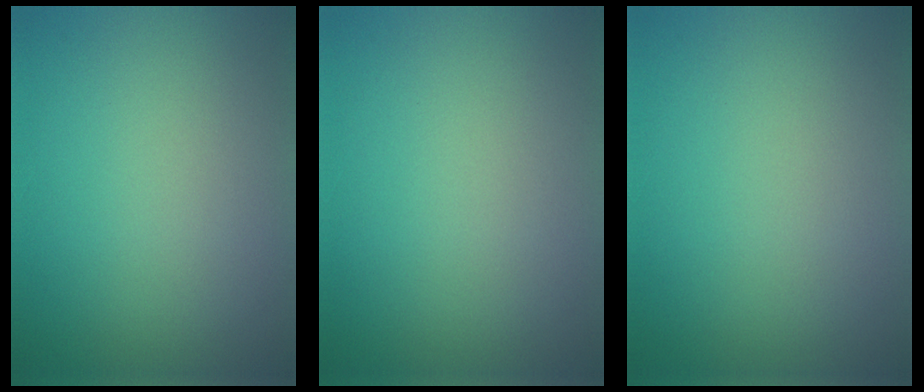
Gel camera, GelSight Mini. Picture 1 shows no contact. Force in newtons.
{"total": 0.0}
{"total": 0.0}